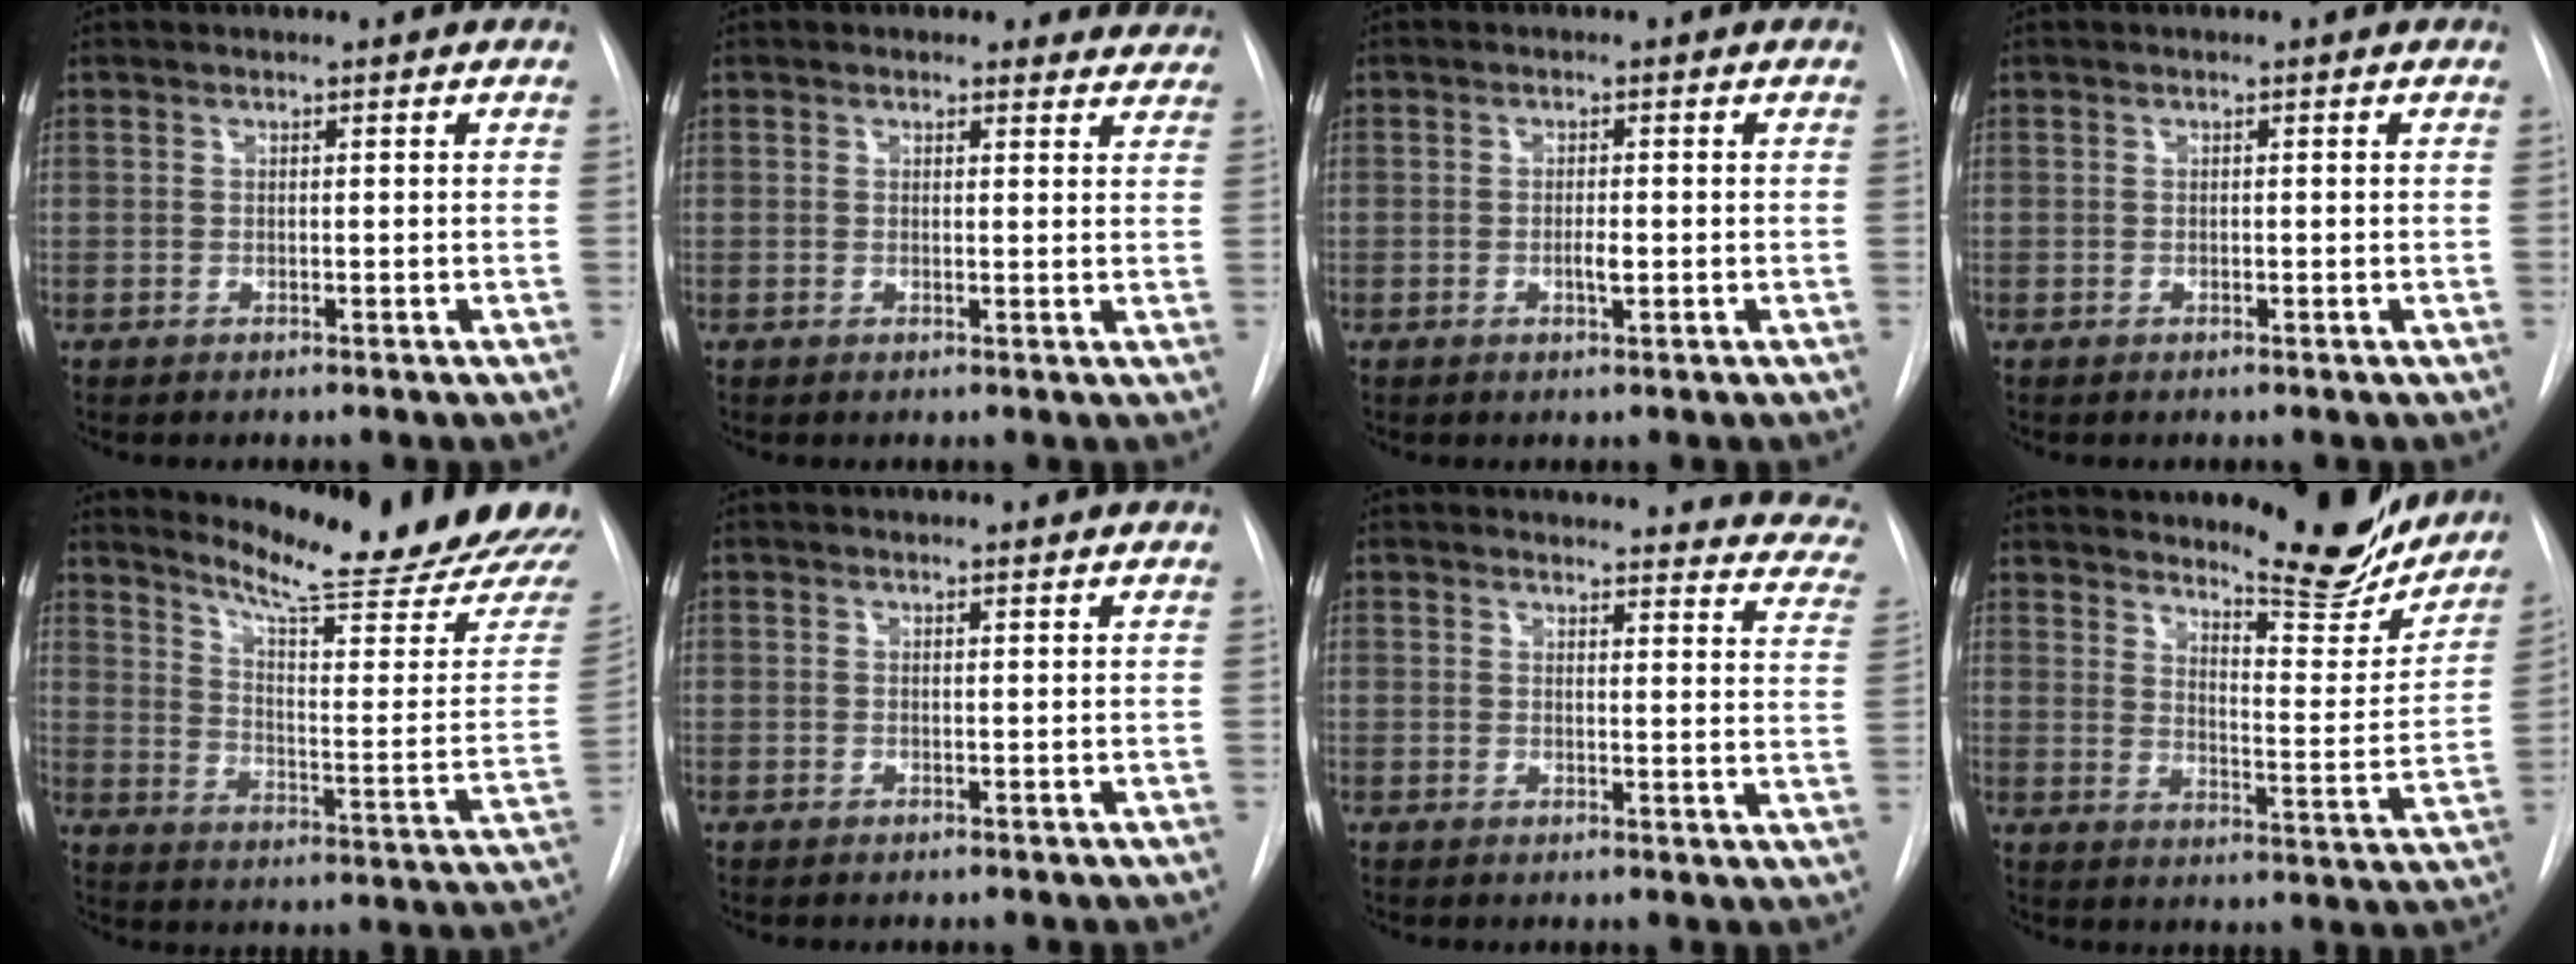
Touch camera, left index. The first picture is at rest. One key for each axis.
{"total": 5.9, "fx": 5.3, "fy": 2.5, "fz": 0.4, "tx": 0.028, "ty": -0.008, "tz": 0.032}
{"total": 1.7, "fx": -0.3, "fy": 0.4, "fz": 1.6, "tx": -0.028, "ty": 0.000, "tz": -0.006}
{"total": 0.0}
{"total": 21.4, "fx": 19.8, "fy": -0.4, "fz": 8.2, "tx": -0.128, "ty": -0.120, "tz": 0.254}
{"total": 1.0, "fx": 1.0, "fy": 0.1, "fz": 0.1, "tx": -0.009, "ty": 0.002, "tz": 0.013}
{"total": 16.7, "fx": 16.0, "fy": 3.5, "fz": 3.1, "tx": 0.001, "ty": -0.081, "tz": 0.143}
{"total": 19.9, "fx": 18.0, "fy": 3.7, "fz": 7.8, "tx": -0.096, "ty": -0.046, "tz": 0.232}